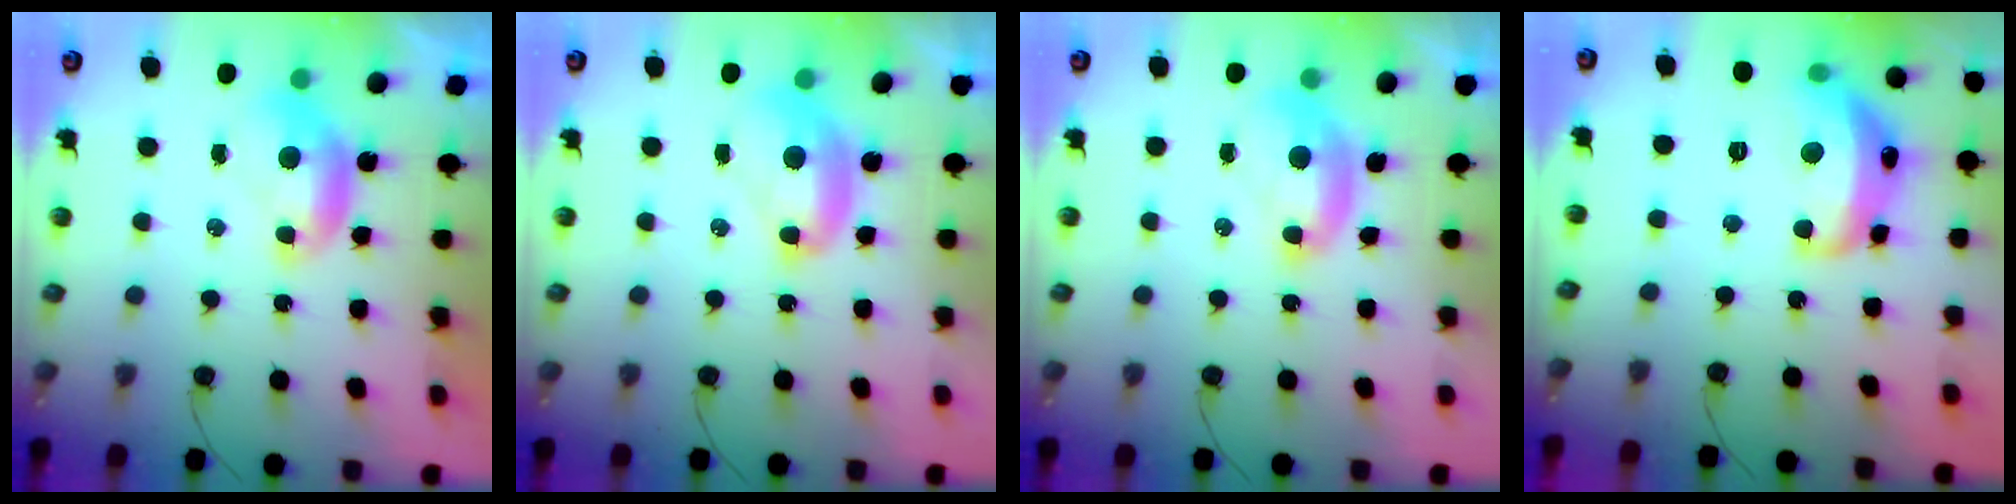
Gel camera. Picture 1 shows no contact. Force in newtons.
{"total": 3.4, "press": 3.4, "slide": 0.2}
{"total": 1.8, "press": 1.7, "slide": 0.6}
{"total": 10.9, "press": 10.8, "slide": 1.0}